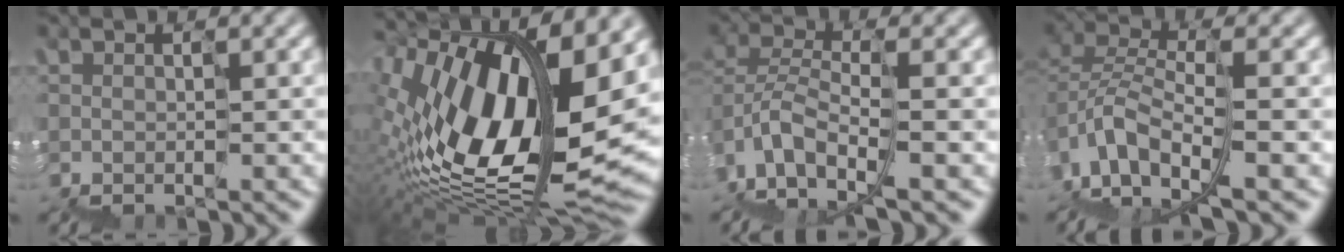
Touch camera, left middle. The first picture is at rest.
{"total": 16.0, "force": [3.9, 7.3, 13.7], "torque": [-0.241, 0.033, 0.064]}
{"total": 5.0, "force": [-1.4, 3.1, 3.6], "torque": [-0.072, 0.016, -0.029]}
{"total": 5.7, "force": [-2.5, 2.7, 4.4], "torque": [-0.089, 0.020, -0.053]}